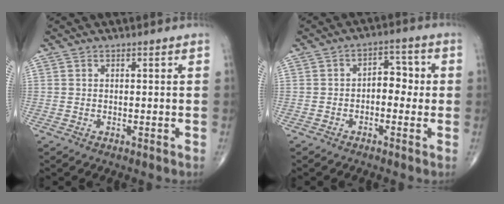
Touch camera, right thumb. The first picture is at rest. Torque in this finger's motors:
{"motor_torque": [0.05, 0.17, 0.51, -0.03, 0.01]}